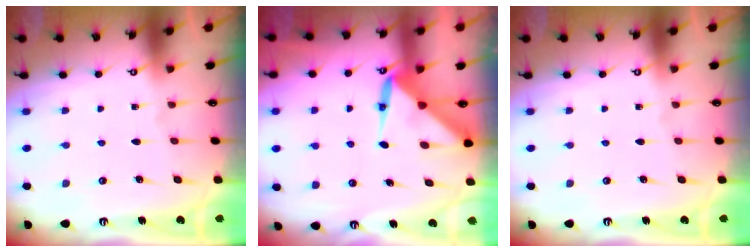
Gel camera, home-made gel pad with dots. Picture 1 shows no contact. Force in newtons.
{"total": 5.9, "press": 5.9, "slide": 0.5}
{"total": 0.0}